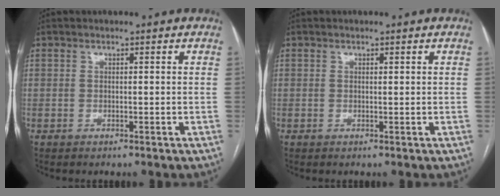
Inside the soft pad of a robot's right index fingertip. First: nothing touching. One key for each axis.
{"total": 0.0}